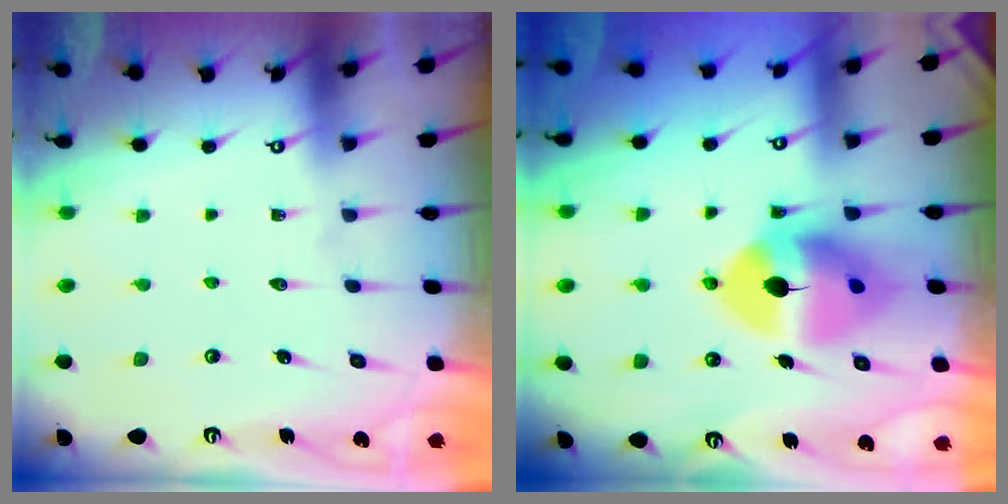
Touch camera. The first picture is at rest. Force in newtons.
{"total": 12.2, "press": 12.1, "slide": 1.7}